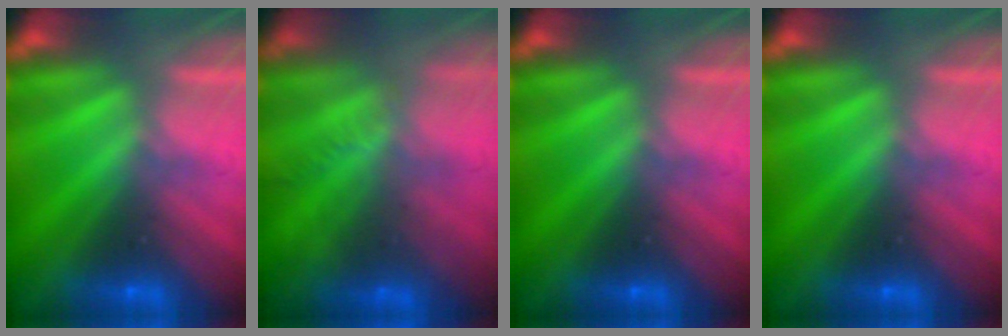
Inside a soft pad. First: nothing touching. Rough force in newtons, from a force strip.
{"total": 6.9}
{"total": 0.0}
{"total": 0.0}